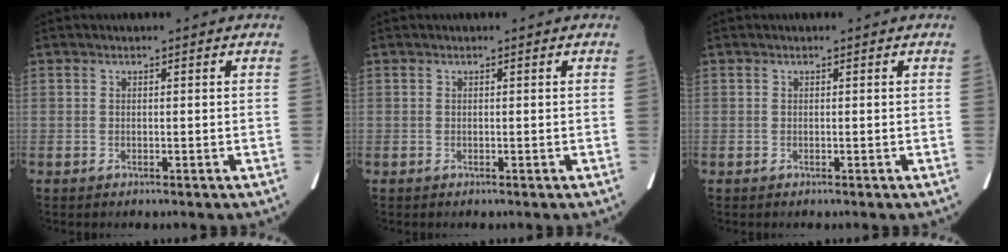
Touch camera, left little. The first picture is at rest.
{"total": 0.0}
{"total": 0.0}